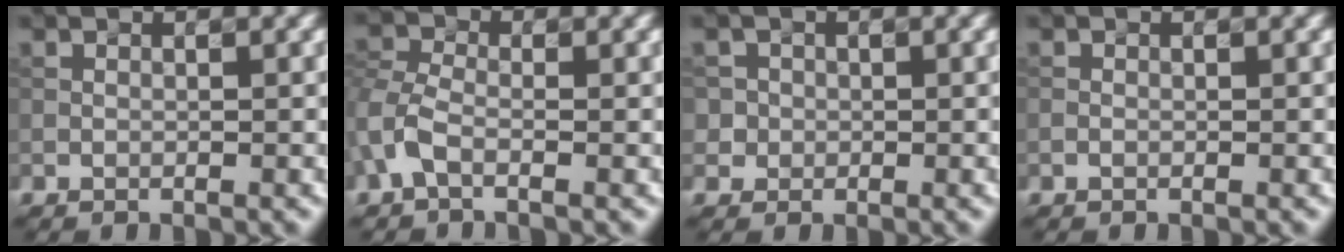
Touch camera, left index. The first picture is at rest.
{"total": 2.7, "force": [-1.0, 1.8, 1.7], "torque": [-0.045, 0.009, -0.031]}
{"total": 1.9, "force": [0.2, 1.9, -0.1], "torque": [0.010, 0.005, -0.005]}
{"total": 0.0}